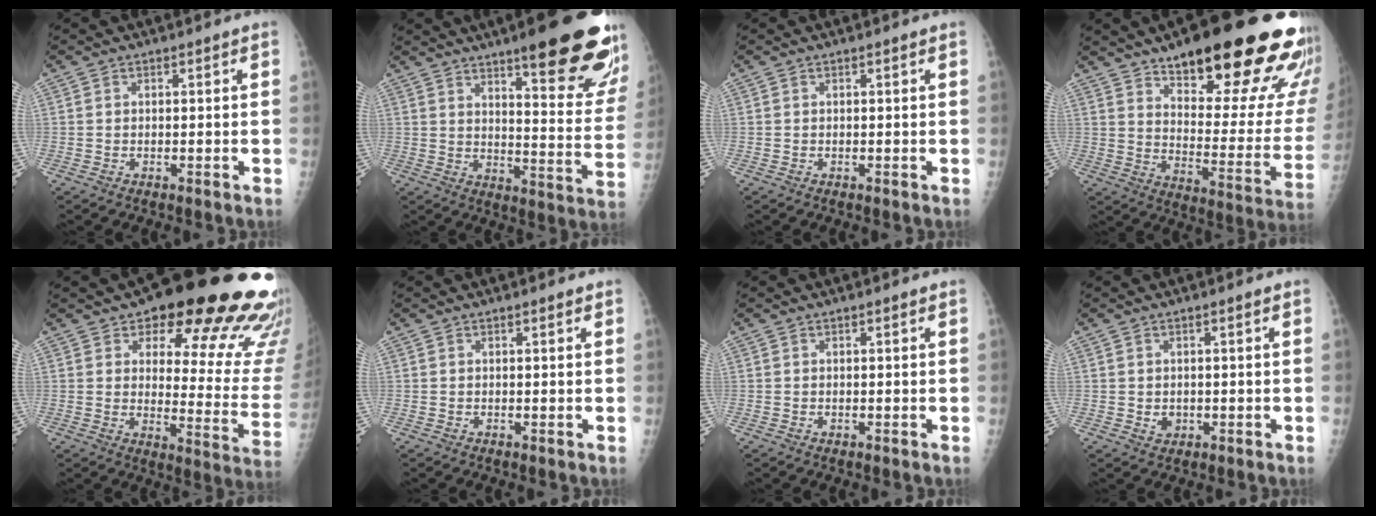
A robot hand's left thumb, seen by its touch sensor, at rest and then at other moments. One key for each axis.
{"total": 24.2, "fx": 15.5, "fy": 4.8, "fz": 17.9, "tx": -0.202, "ty": -0.079, "tz": 0.207}
{"total": 0.0}
{"total": 29.4, "fx": 19.0, "fy": 8.1, "fz": 20.9, "tx": -0.224, "ty": -0.077, "tz": 0.265}
{"total": 24.4, "fx": 16.7, "fy": 9.2, "fz": 15.3, "tx": -0.141, "ty": -0.091, "tz": 0.204}
{"total": 0.8, "fx": 0.6, "fy": 0.1, "fz": 0.5, "tx": -0.004, "ty": 0.000, "tz": 0.008}
{"total": 0.5, "fx": 0.3, "fy": 0.1, "fz": 0.4, "tx": -0.007, "ty": 0.003, "tz": 0.005}
{"total": 1.8, "fx": 0.0, "fy": 1.4, "fz": 1.0, "tx": -0.009, "ty": -0.001, "tz": 0.007}